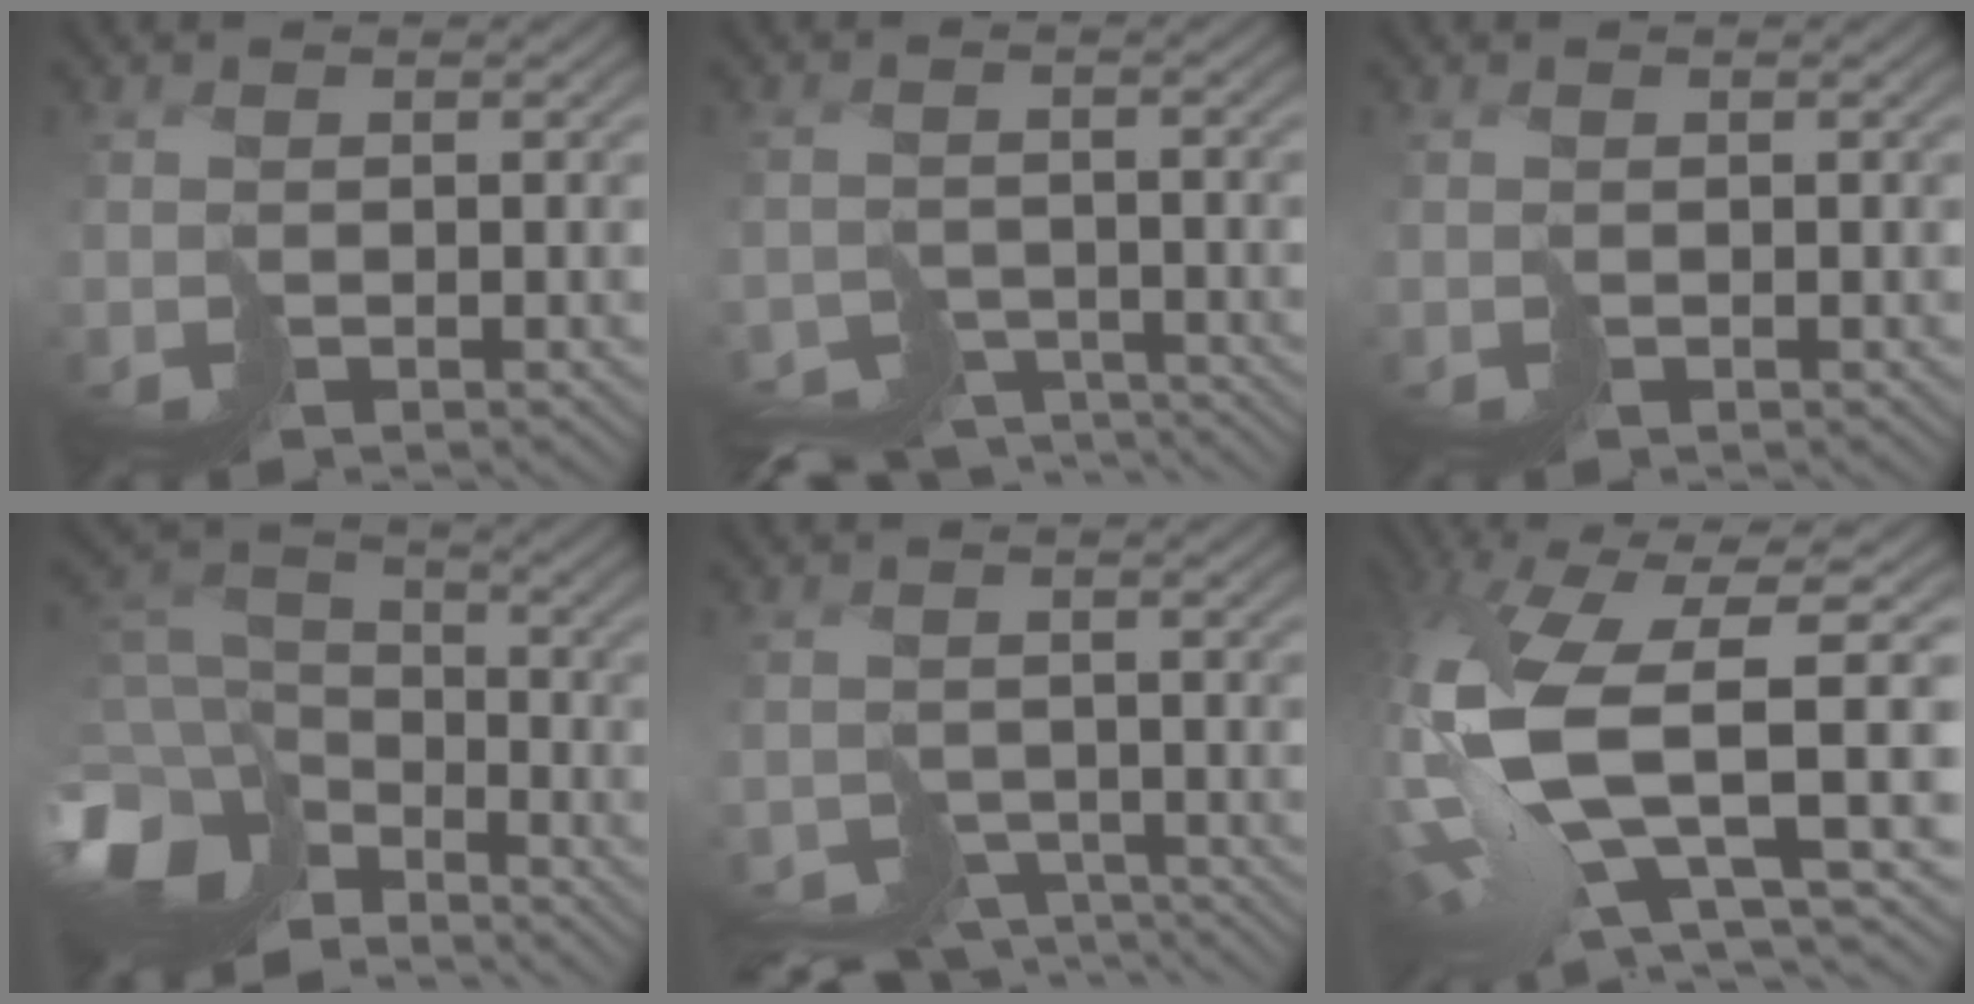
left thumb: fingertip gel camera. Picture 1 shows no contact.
{"total": 5.7, "force": [-5.2, 1.9, 1.3], "torque": [-0.009, -0.015, -0.084]}
{"total": 0.0}
{"total": 14.1, "force": [-8.6, 8.6, 7.1], "torque": [-0.225, -0.026, -0.145]}
{"total": 6.5, "force": [-5.7, 2.6, 1.7], "torque": [-0.014, -0.017, -0.085]}
{"total": 14.2, "force": [0.5, 5.1, 13.2], "torque": [-0.320, -0.011, 0.022]}